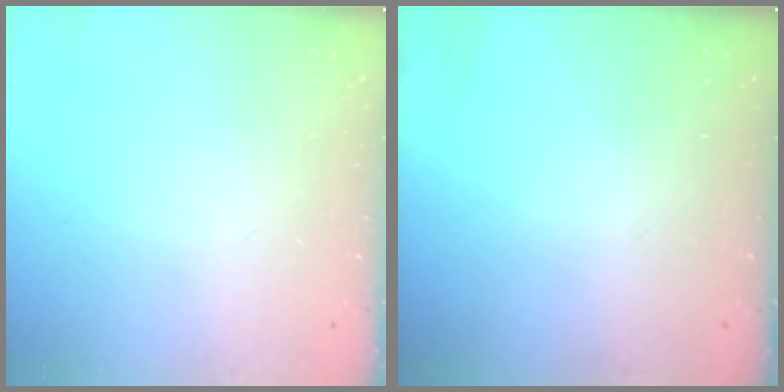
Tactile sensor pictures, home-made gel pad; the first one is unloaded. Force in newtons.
{"total": 0.0}